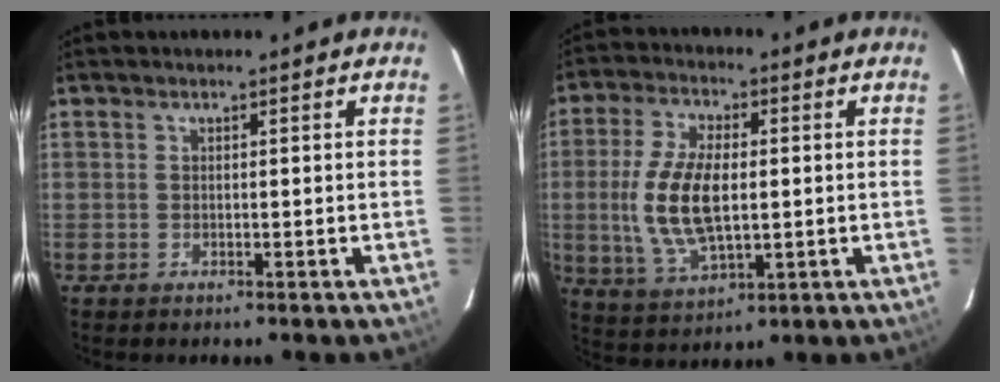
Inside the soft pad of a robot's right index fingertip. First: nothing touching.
{"total": 12.9, "force": [-0.3, 6.1, 11.4], "torque": [-0.236, -0.003, 0.003]}